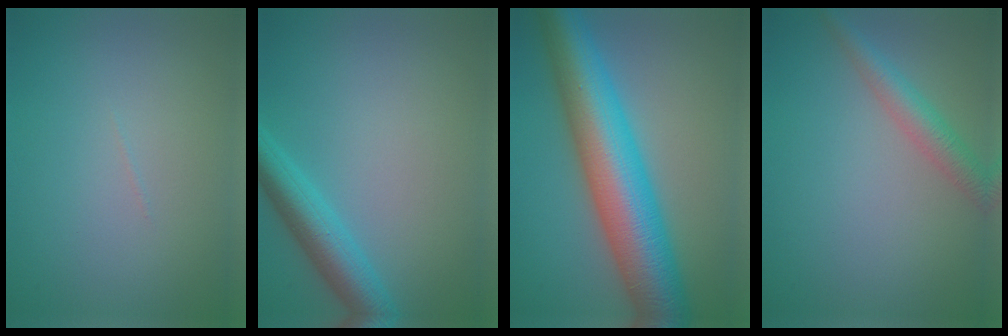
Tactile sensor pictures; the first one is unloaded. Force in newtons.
{"total": 4.5, "press": 4.4, "slide": 0.2}
{"total": 12.3, "press": 12.3, "slide": 0.1}
{"total": 3.0, "press": 3.0, "slide": 0.2}